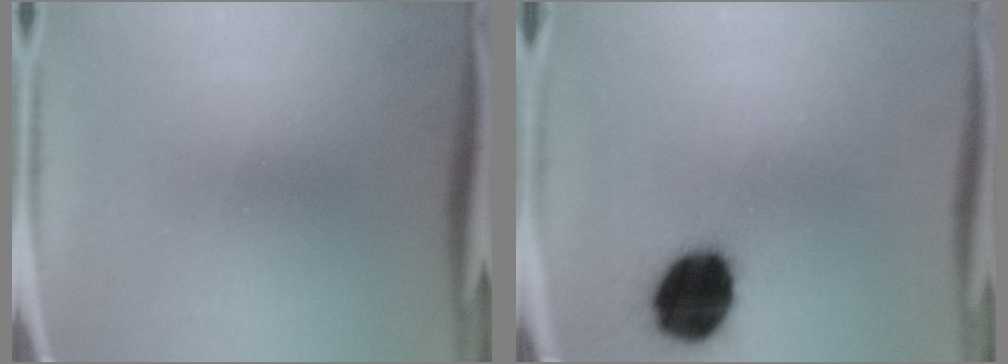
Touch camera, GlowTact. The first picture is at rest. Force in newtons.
{"total": 16.8}